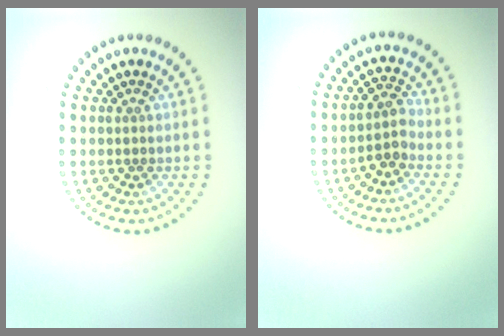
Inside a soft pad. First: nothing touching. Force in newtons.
{"total": 2.1, "press": 1.8, "slide": 1.1}